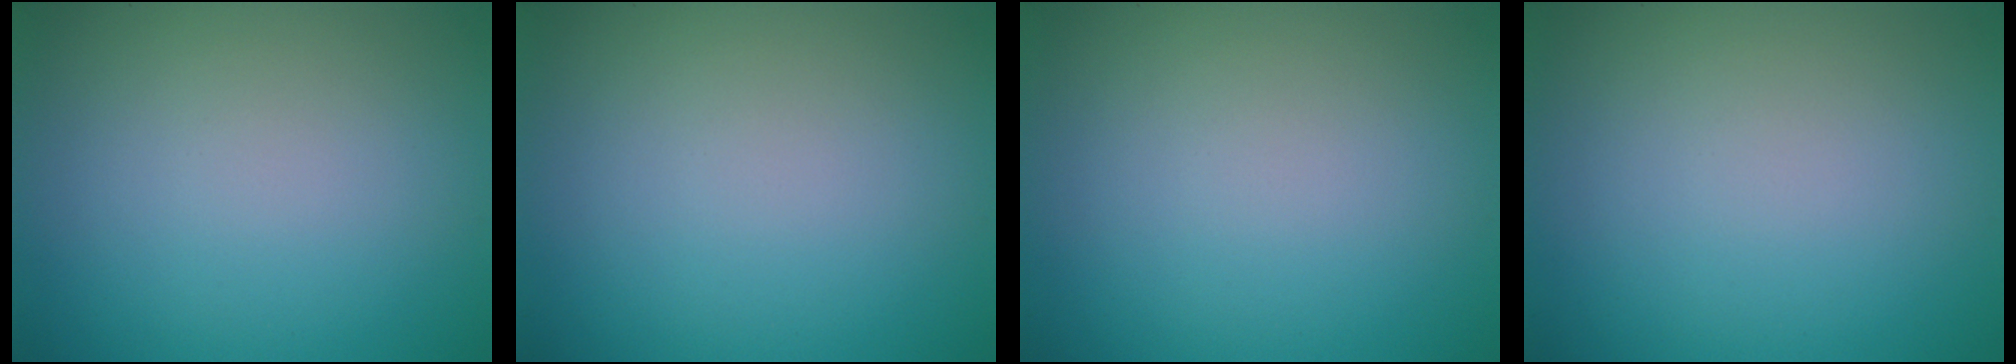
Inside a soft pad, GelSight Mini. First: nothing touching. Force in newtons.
{"total": 0.0}
{"total": 0.0}
{"total": 0.0}